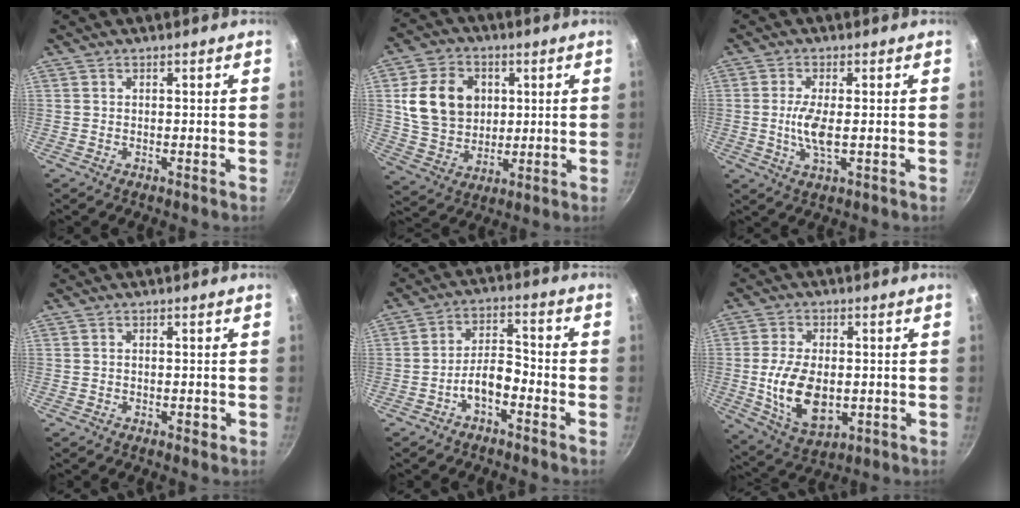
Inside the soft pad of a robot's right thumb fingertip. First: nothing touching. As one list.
[{"total": 14.5, "force": [3.0, 11.5, 8.4], "torque": [-0.128, -0.005, 0.057]}, {"total": 5.2, "force": [-0.3, 1.7, 5.0], "torque": [-0.110, -0.004, -0.007]}, {"total": 1.2, "force": [-0.5, 0.7, 0.8], "torque": [-0.011, 0.003, -0.006]}, {"total": 6.1, "force": [-3.4, 2.8, 4.2], "torque": [-0.061, 0.046, -0.061]}, {"total": 12.7, "force": [-1.1, 7.6, 10.1], "torque": [-0.179, -0.007, -0.010]}]